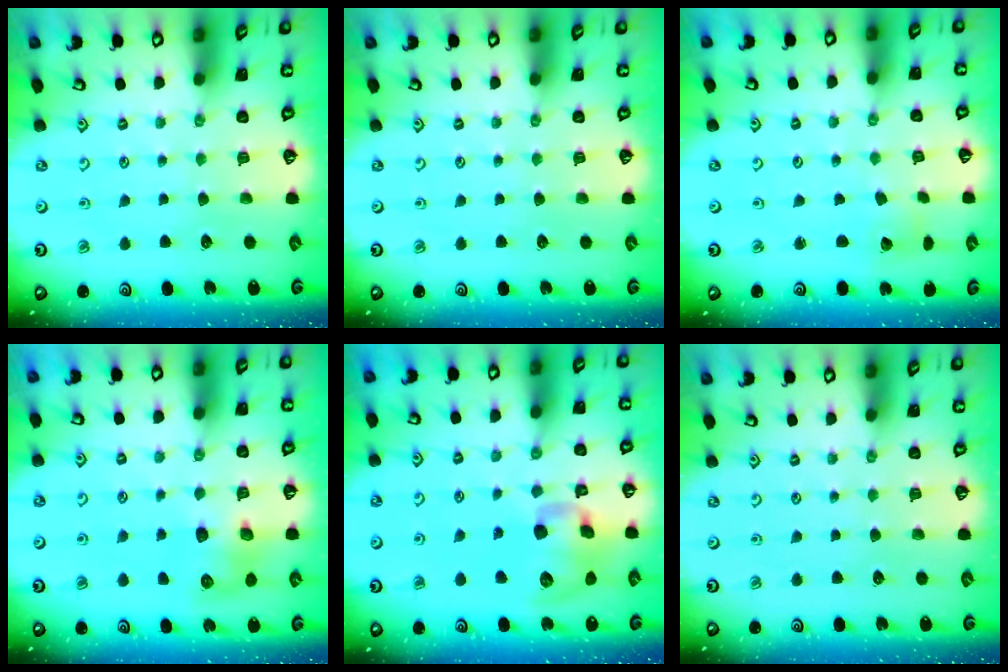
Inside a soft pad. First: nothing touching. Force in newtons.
{"total": 0.0}
{"total": 1.8, "press": 1.7, "slide": 0.3}
{"total": 8.1, "press": 8.0, "slide": 0.2}
{"total": 13.6, "press": 13.4, "slide": 2.1}
{"total": 0.0}